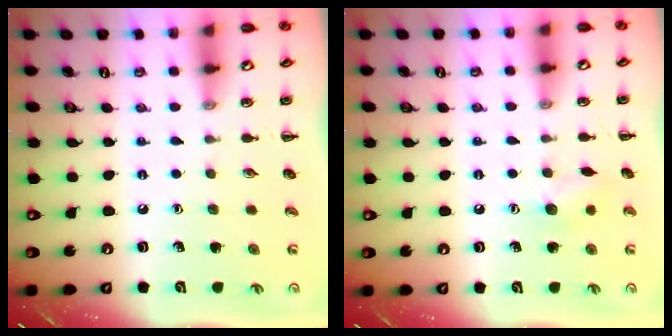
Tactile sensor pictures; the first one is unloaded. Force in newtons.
{"total": 6.2, "press": 6.1, "slide": 0.9}